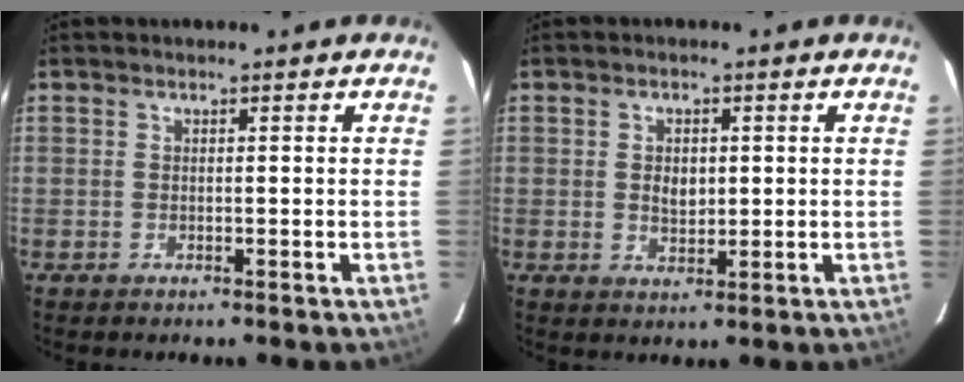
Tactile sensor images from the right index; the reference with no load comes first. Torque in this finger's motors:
{"motor_torque": [0.03, 0.05, 0.00, 0.00]}